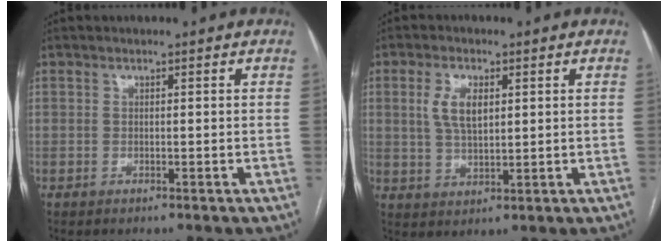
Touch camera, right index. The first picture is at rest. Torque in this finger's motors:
{"motor_torque": [1.27, 0.33, 0.70, 0.16]}